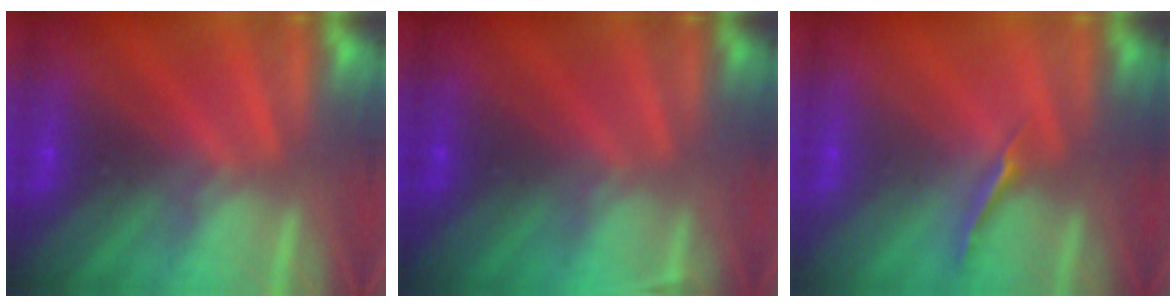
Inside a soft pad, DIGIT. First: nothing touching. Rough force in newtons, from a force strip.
{"total": 2.4}
{"total": 1.3}